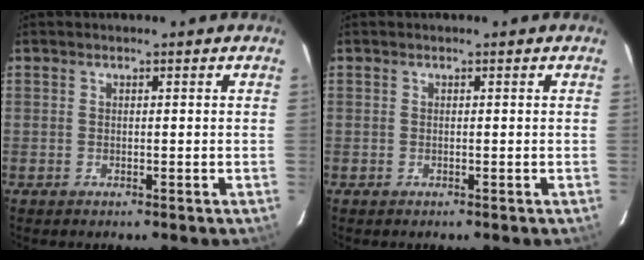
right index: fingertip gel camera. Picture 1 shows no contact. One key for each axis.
{"total": 0.0}